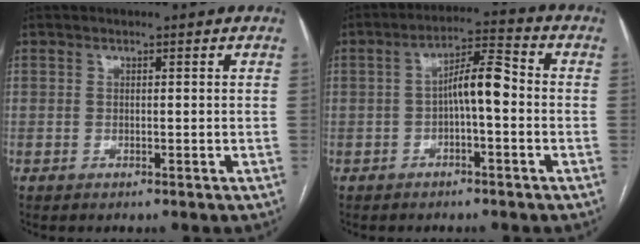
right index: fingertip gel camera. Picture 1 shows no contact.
{"total": 6.4, "force": [-0.8, 1.4, 6.2], "torque": [-0.106, 0.027, -0.015]}